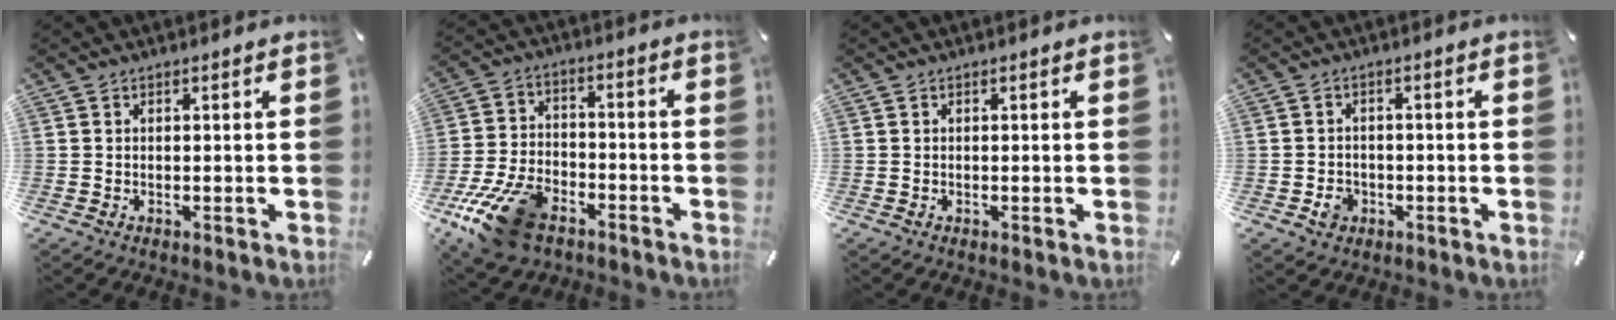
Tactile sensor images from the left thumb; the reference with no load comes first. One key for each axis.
{"total": 15.4, "fx": -9.1, "fy": 8.6, "fz": 8.9, "tx": -0.173, "ty": 0.051, "tz": -0.155}
{"total": 0.0}
{"total": 3.8, "fx": -1.3, "fy": 3.2, "fz": 1.3, "tx": -0.028, "ty": 0.003, "tz": -0.025}